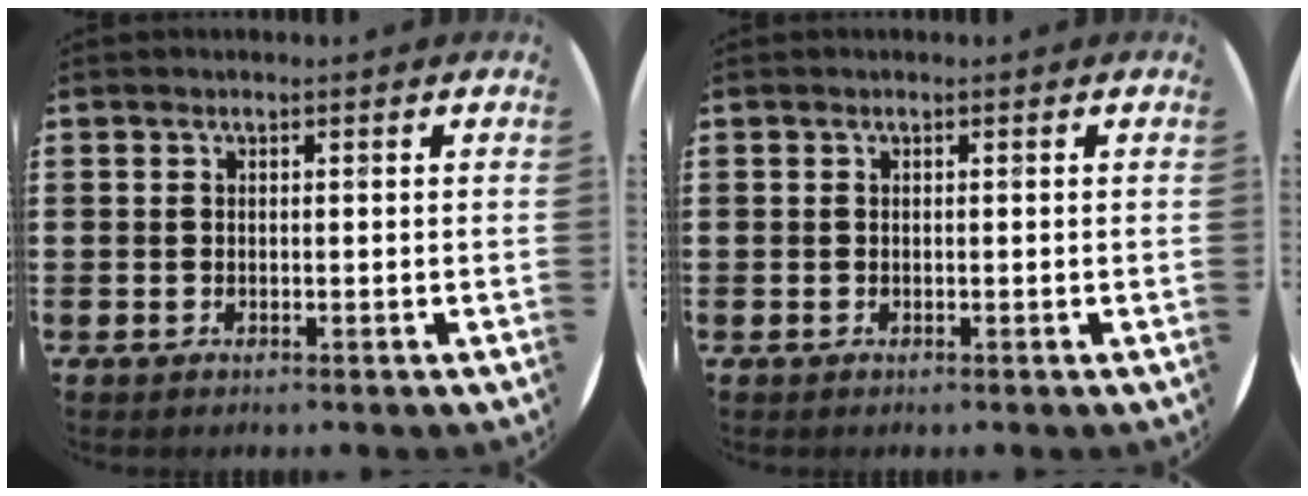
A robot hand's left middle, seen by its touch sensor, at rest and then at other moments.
{"total": 0.0}